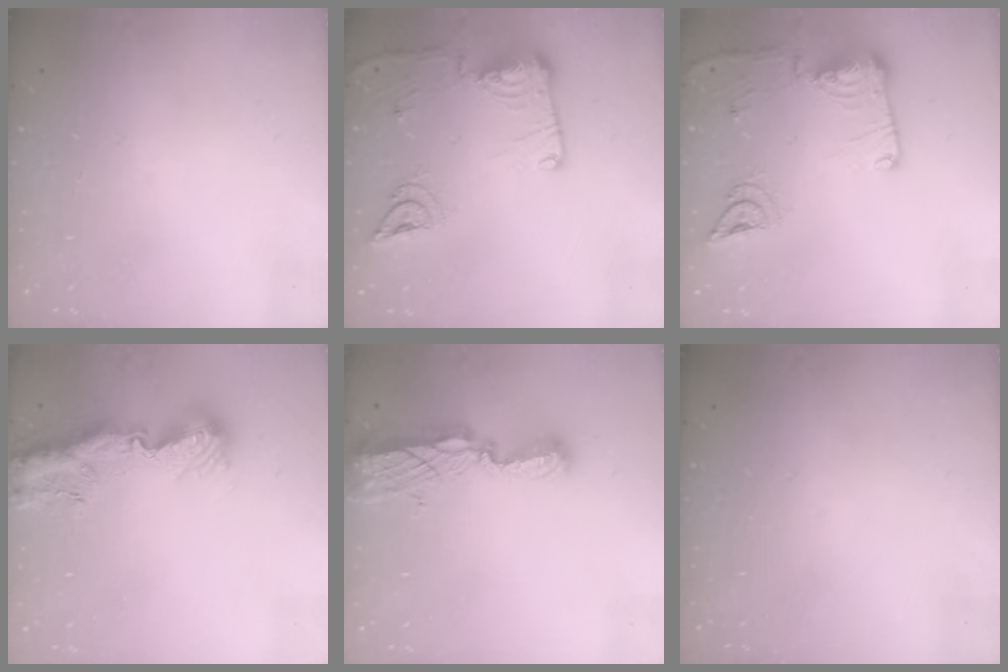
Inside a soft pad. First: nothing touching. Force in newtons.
{"total": 15.4, "press": 15.3, "slide": 1.9}
{"total": 15.4, "press": 15.3, "slide": 1.9}
{"total": 12.2, "press": 12.1, "slide": 0.8}
{"total": 8.7, "press": 8.6, "slide": 0.8}
{"total": 0.0}